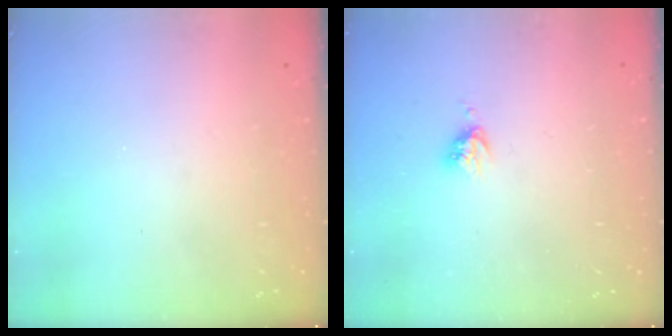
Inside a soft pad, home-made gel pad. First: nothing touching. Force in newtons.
{"total": 3.4, "press": 3.3, "slide": 0.5}